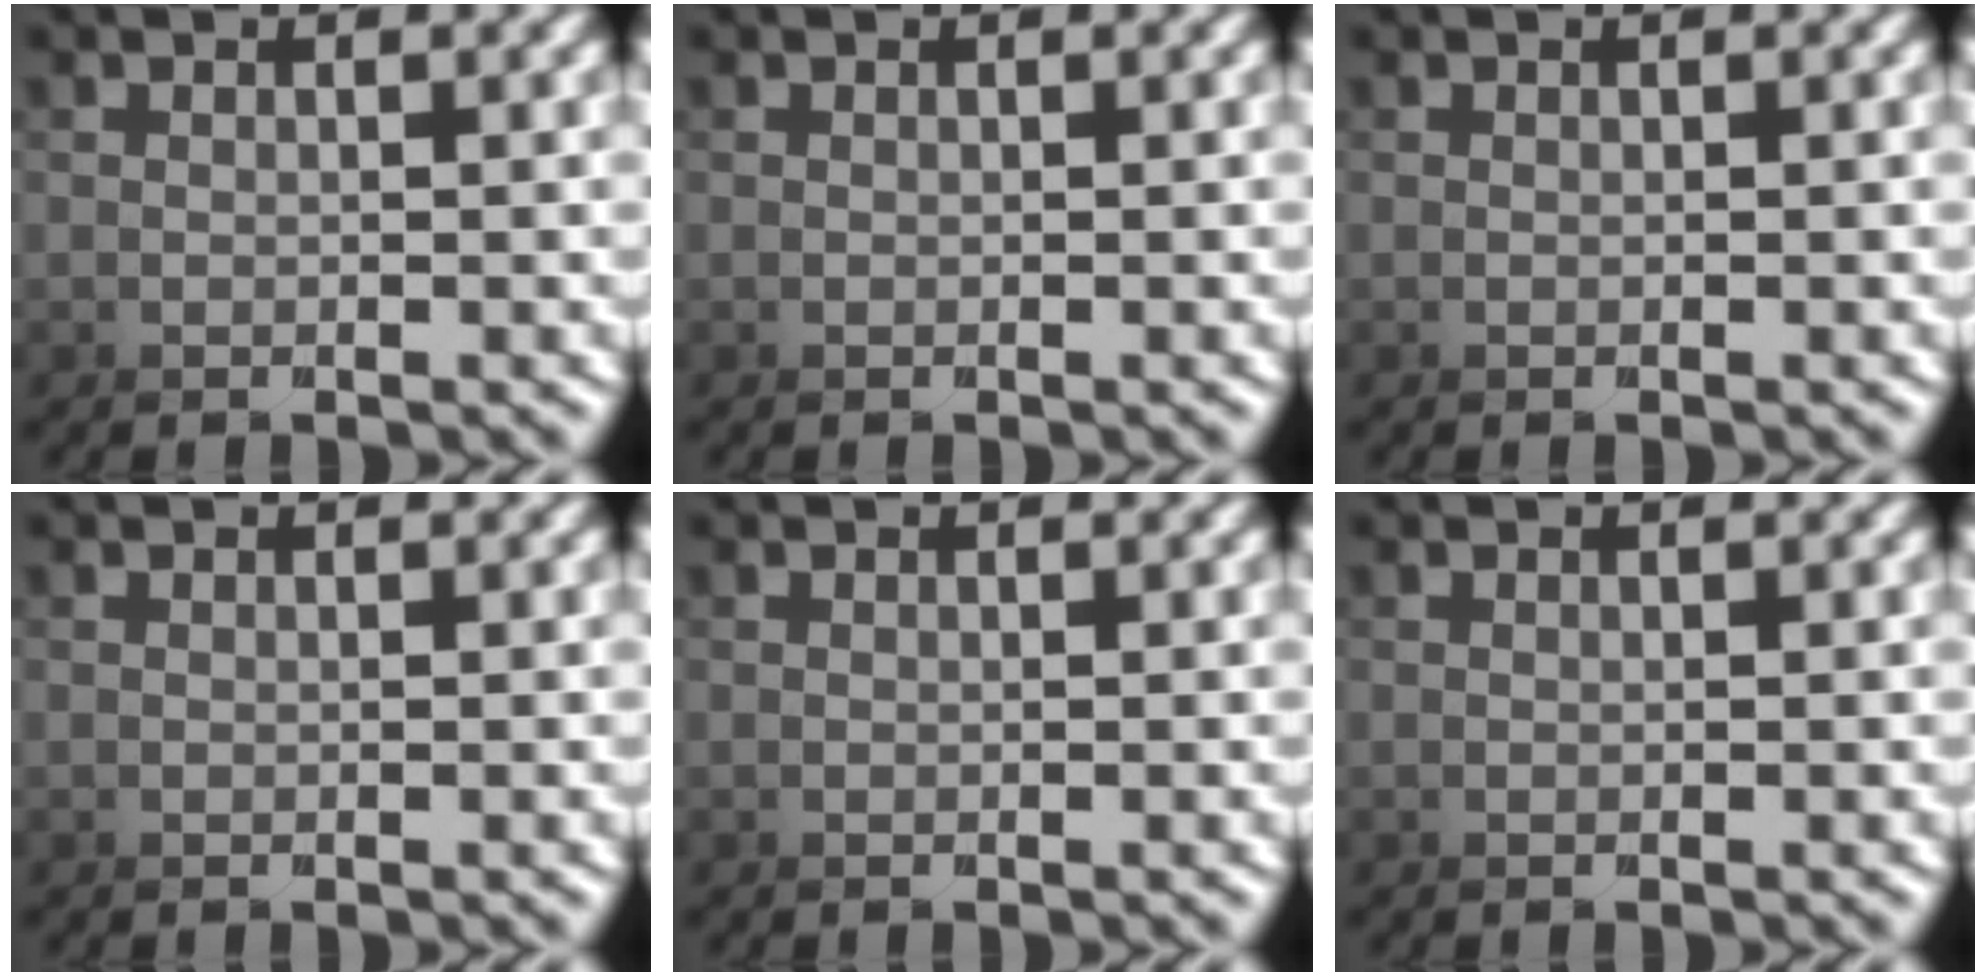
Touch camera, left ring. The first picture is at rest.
{"total": 0.0}
{"total": 0.0}
{"total": 0.0}
{"total": 0.0}
{"total": 0.0}